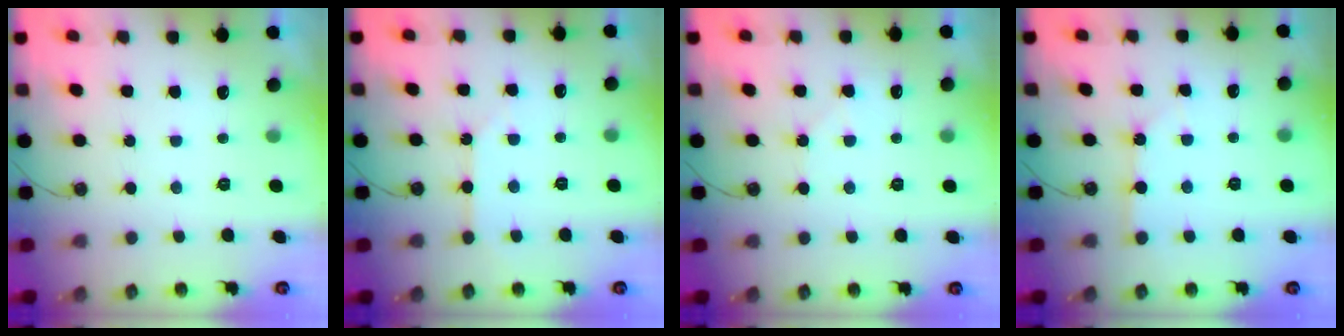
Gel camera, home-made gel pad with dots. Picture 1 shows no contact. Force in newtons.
{"total": 3.0, "press": 3.0, "slide": 0.4}
{"total": 4.9, "press": 4.8, "slide": 0.7}
{"total": 1.9, "press": 1.8, "slide": 0.3}